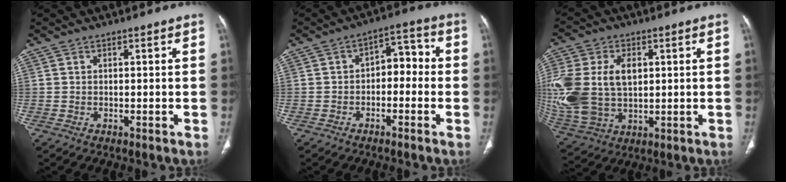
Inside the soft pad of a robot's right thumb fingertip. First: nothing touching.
{"total": 6.7, "force": [-1.2, 4.4, 5.0], "torque": [-0.043, 0.039, -0.030]}
{"total": 21.2, "force": [2.5, 14.4, 15.4], "torque": [-0.366, 0.003, 0.064]}